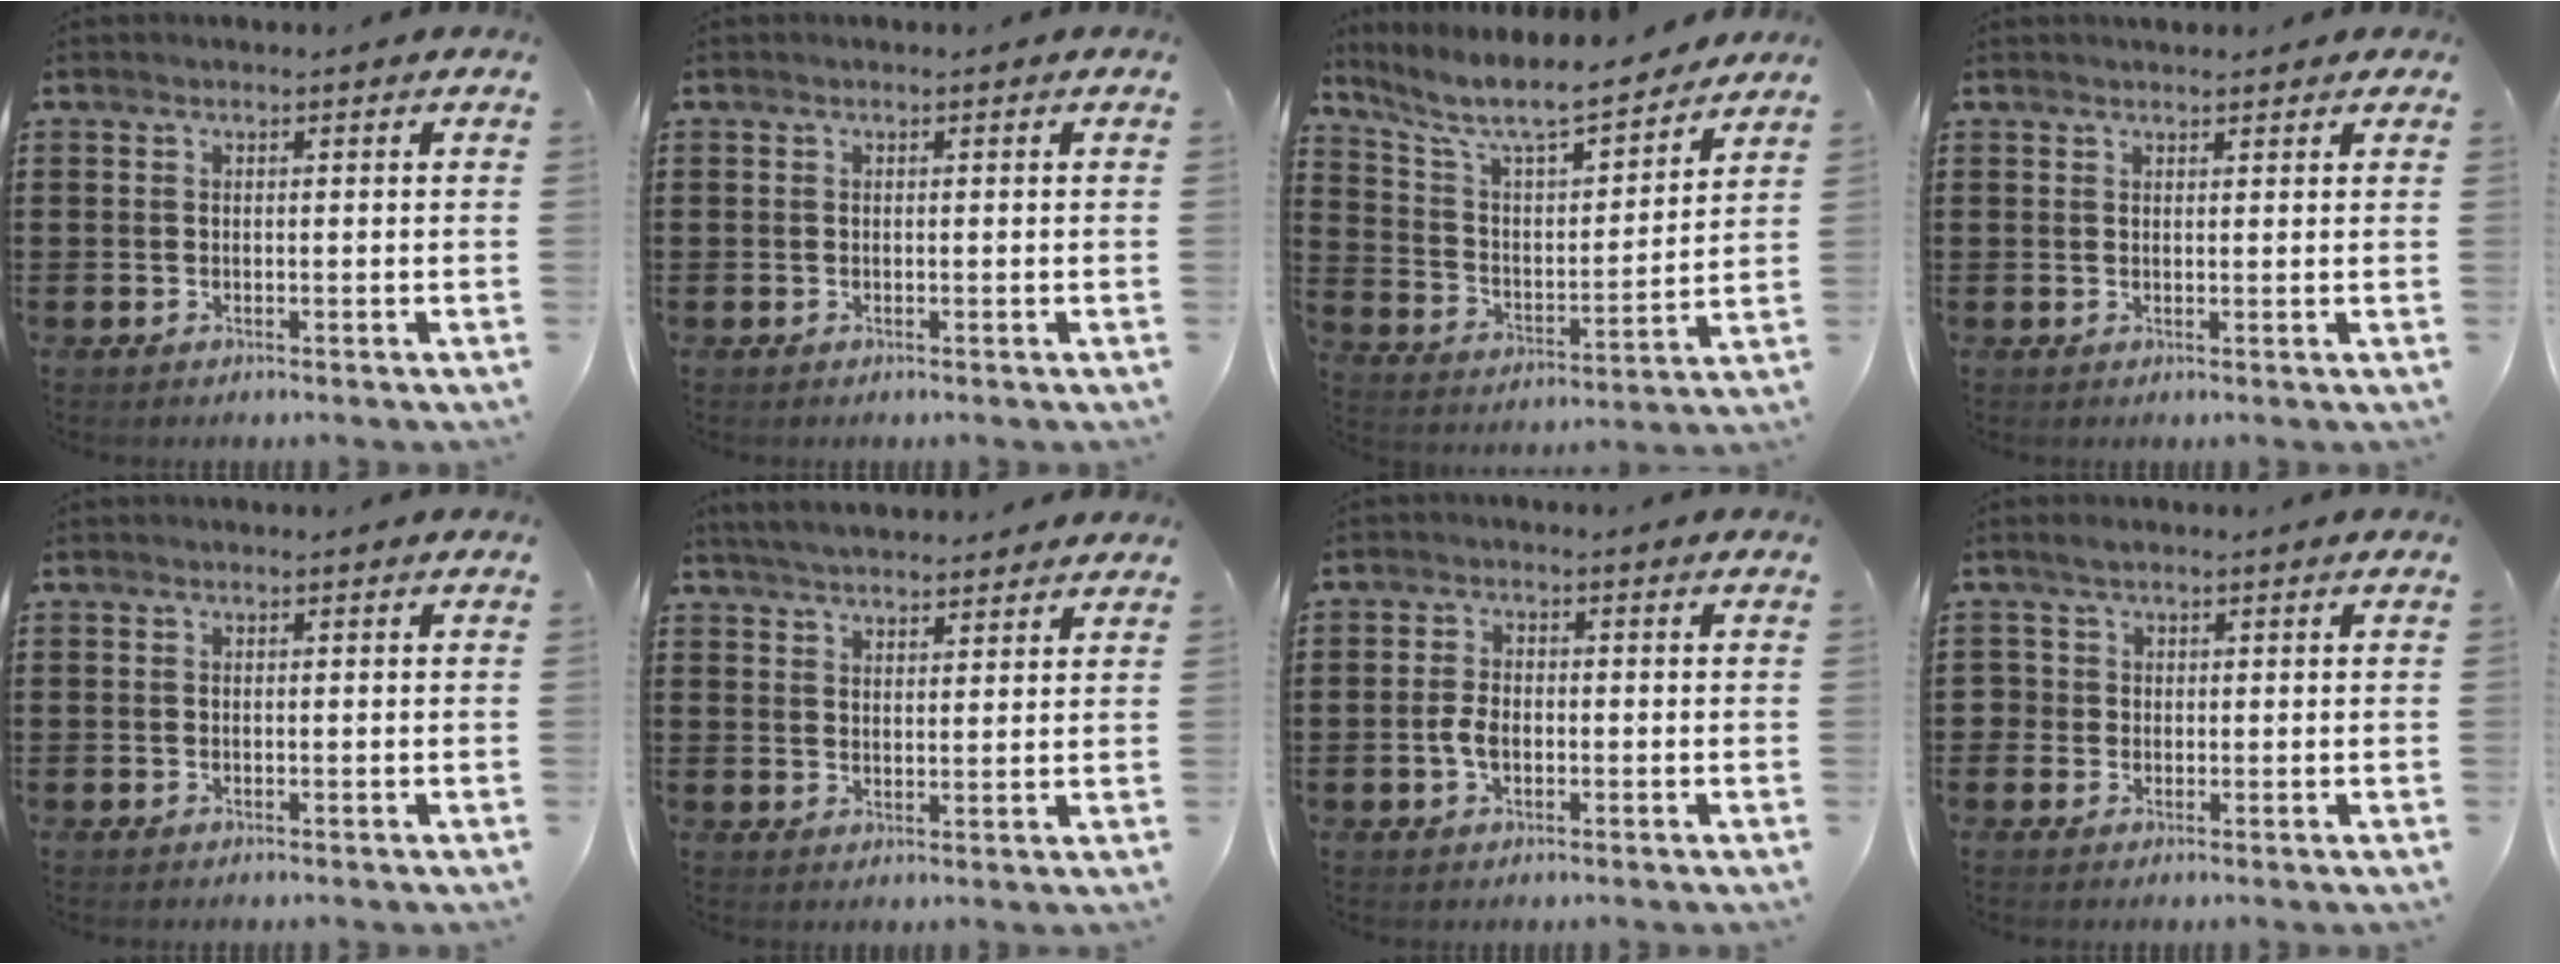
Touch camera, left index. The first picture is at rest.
{"total": 0.0}
{"total": 8.5, "force": [7.2, 1.3, 4.2], "torque": [-0.112, -0.045, 0.120]}
{"total": 1.4, "force": [1.3, 0.3, 0.2], "torque": [-0.007, 0.003, 0.025]}
{"total": 0.0}
{"total": 3.9, "force": [3.9, 0.0, 0.7], "torque": [-0.025, -0.010, 0.071]}
{"total": 3.2, "force": [-0.6, 1.8, 2.6], "torque": [-0.072, -0.006, -0.018]}
{"total": 1.9, "force": [0.4, 1.8, 0.4], "torque": [-0.018, 0.008, 0.005]}